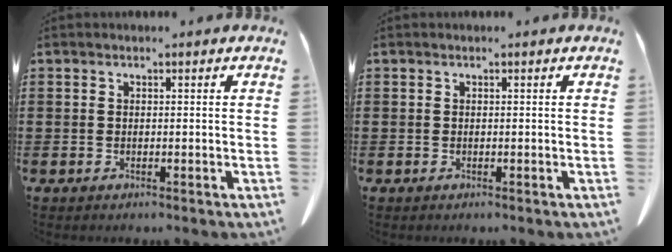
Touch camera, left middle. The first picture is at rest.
{"total": 0.0}